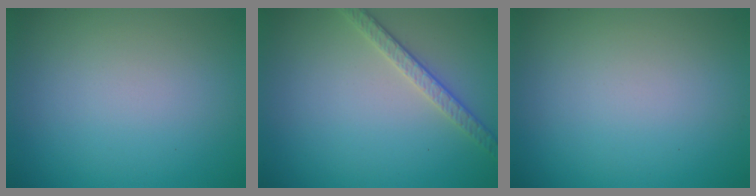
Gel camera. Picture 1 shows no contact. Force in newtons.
{"total": 2.6, "press": 2.5, "slide": 0.8}
{"total": 0.0}